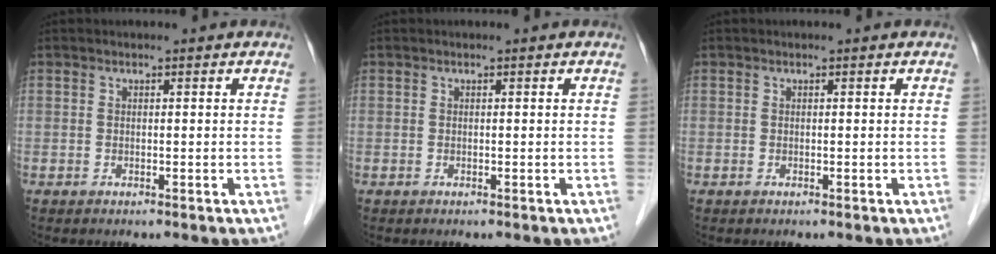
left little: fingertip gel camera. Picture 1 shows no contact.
{"total": 0.0}
{"total": 0.0}